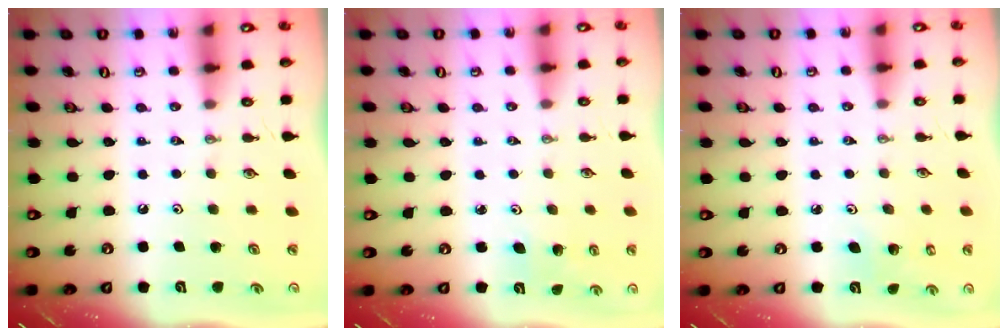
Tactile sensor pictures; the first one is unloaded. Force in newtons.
{"total": 3.4, "press": 3.3, "slide": 0.9}
{"total": 3.8, "press": 3.7, "slide": 0.4}